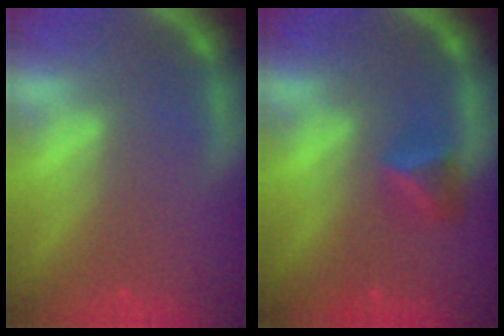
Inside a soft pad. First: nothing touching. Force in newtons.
{"total": 2.4}